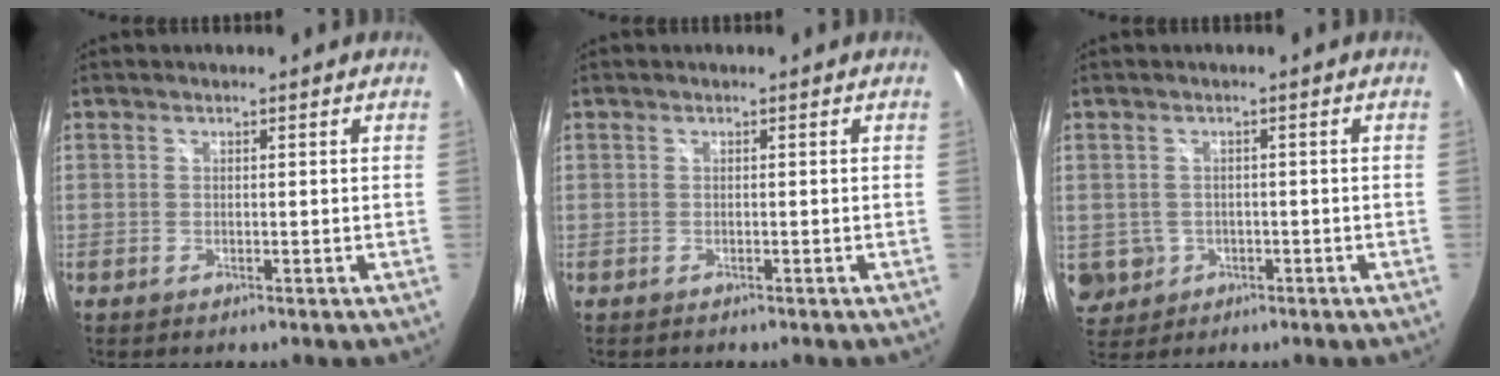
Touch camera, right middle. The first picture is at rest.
{"total": 0.0}
{"total": 6.4, "force": [-1.2, 5.9, 2.0], "torque": [-0.060, 0.000, -0.001]}